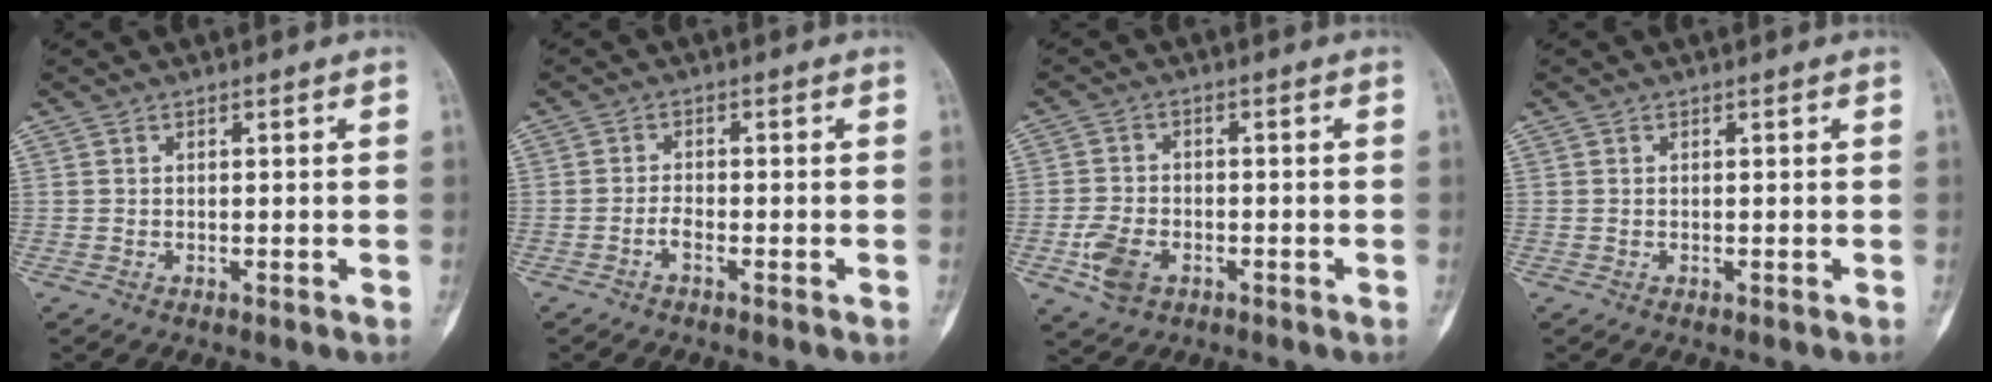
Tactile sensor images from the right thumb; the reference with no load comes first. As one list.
[{"total": 1.8, "force": [-1.1, 0.6, 1.3], "torque": [-0.025, 0.008, -0.023]}, {"total": 6.3, "force": [-2.6, 4.1, 4.0], "torque": [-0.077, 0.009, -0.046]}, {"total": 0.0}]